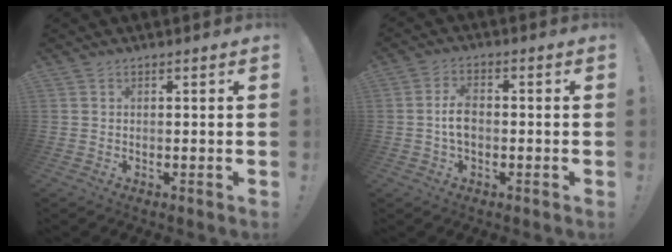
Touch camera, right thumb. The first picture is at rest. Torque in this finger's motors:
{"motor_torque": [1.00, 0.75, 0.70, -0.48, 0.00]}